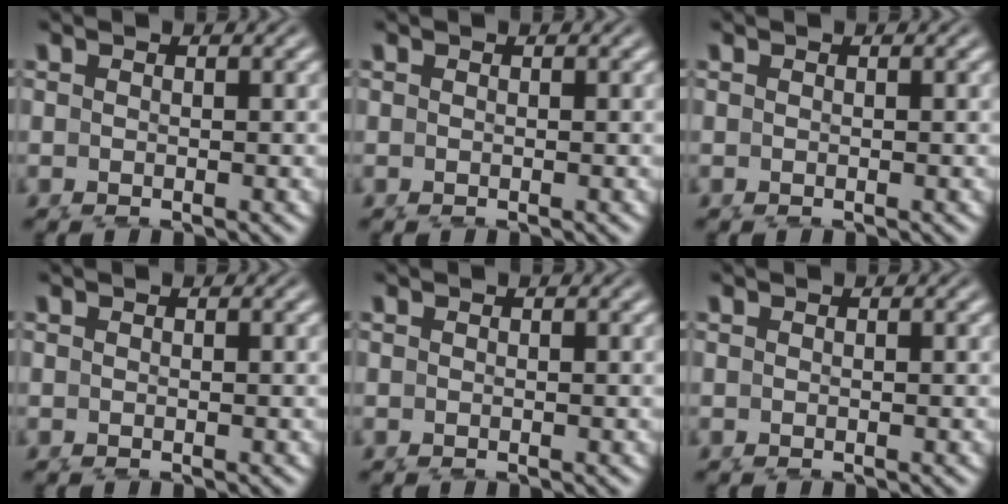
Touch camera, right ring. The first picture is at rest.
{"total": 0.0}
{"total": 0.0}
{"total": 0.0}
{"total": 0.0}
{"total": 0.0}